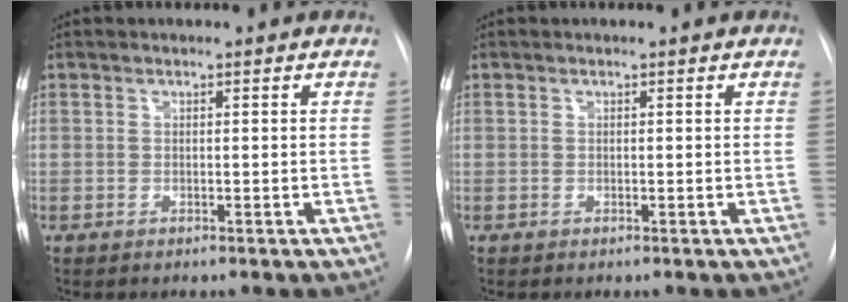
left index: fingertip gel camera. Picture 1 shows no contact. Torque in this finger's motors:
{"motor_torque": [-0.05, 0.11, 0.00, 0.00]}